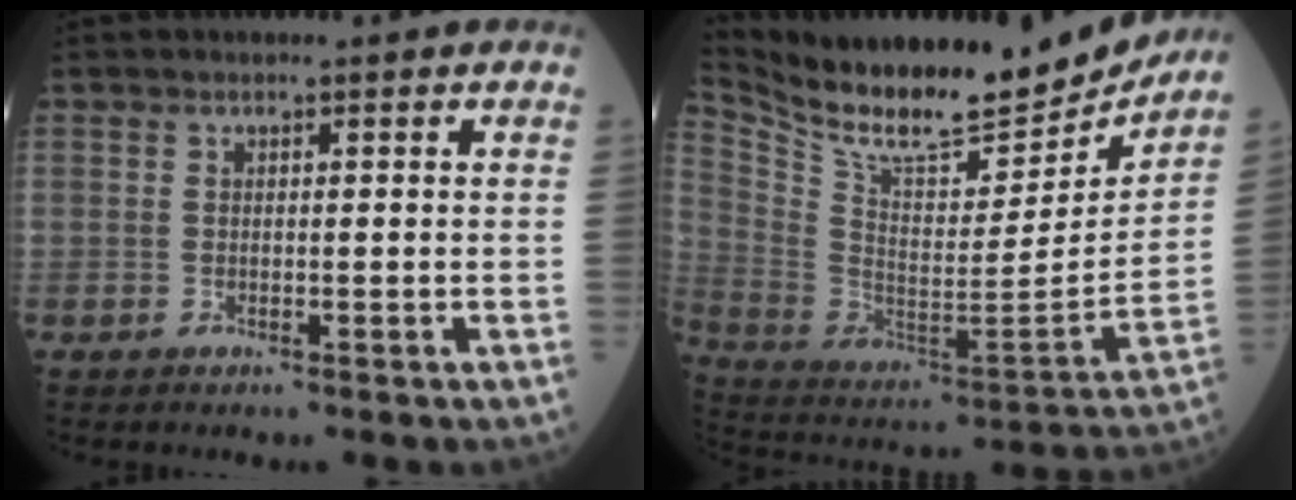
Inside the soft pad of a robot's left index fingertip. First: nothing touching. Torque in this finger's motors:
{"motor_torque": [0.97, -1.17, 0.14, 0.07]}